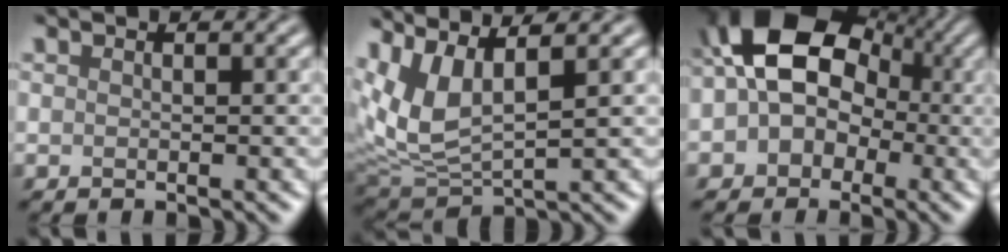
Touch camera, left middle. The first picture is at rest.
{"total": 6.3, "force": [2.7, 2.6, 5.1], "torque": [-0.127, -0.001, 0.057]}
{"total": 12.6, "force": [1.0, 10.1, 7.5], "torque": [-0.101, 0.037, -0.024]}